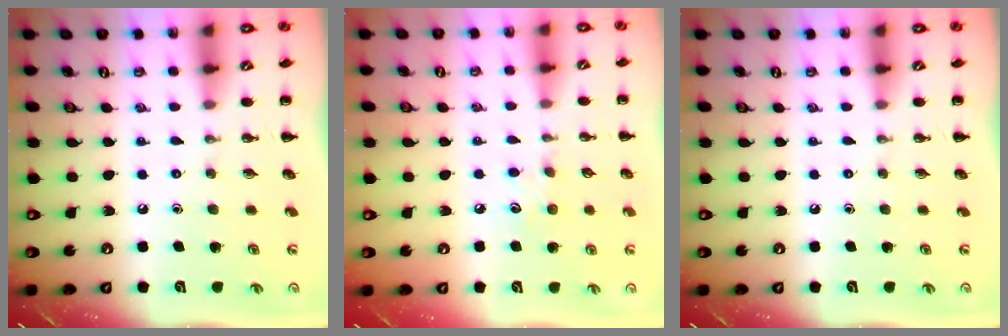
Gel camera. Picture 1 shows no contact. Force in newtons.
{"total": 5.5, "press": 5.2, "slide": 1.6}
{"total": 0.0}